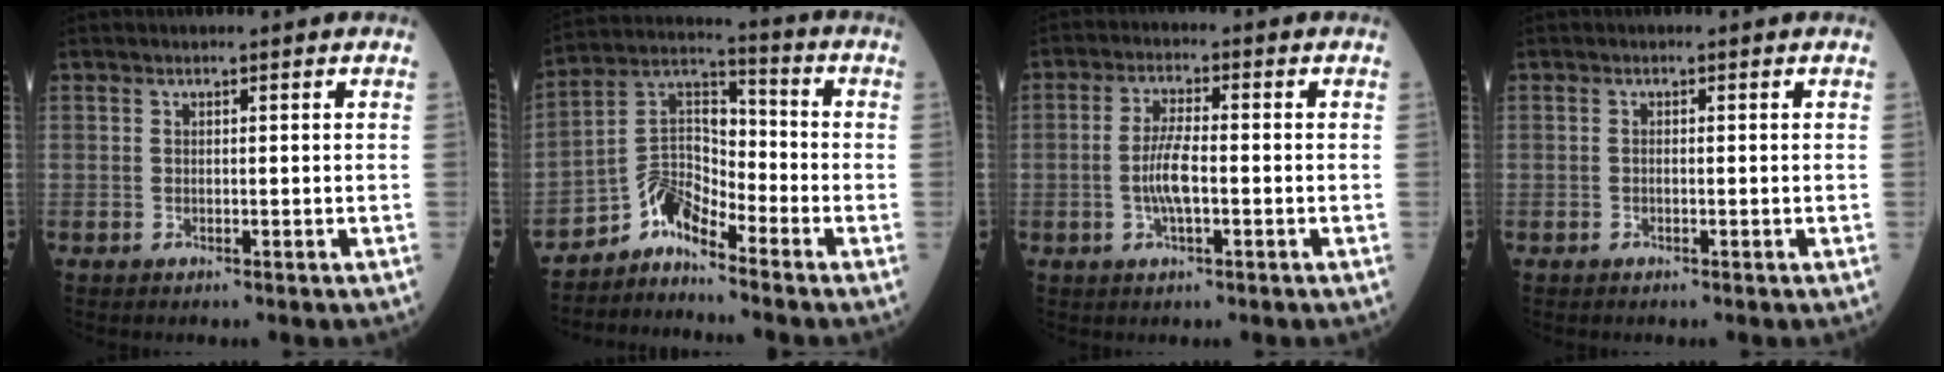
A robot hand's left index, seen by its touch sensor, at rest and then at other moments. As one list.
[{"total": 6.6, "force": [-5.4, 2.3, 2.9], "torque": [-0.059, 0.028, -0.111]}, {"total": 5.0, "force": [-1.0, 1.0, 4.8], "torque": [-0.104, 0.002, -0.020]}, {"total": 0.0}]